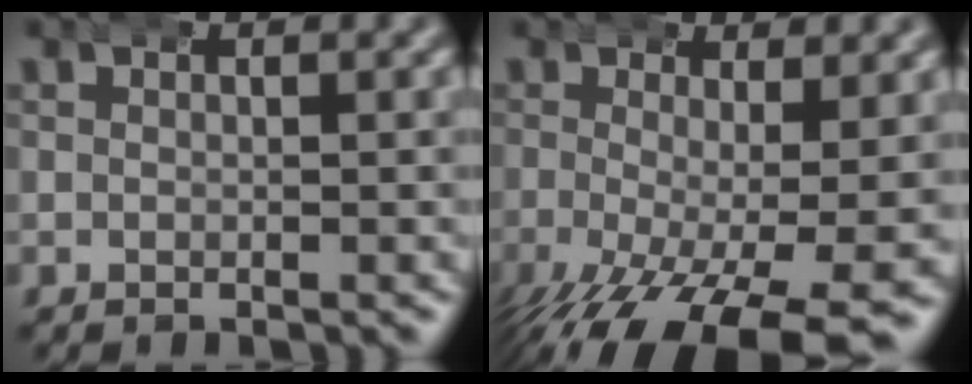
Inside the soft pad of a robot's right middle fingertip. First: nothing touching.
{"total": 9.7, "force": [-5.3, 3.6, 7.3], "torque": [-0.130, -0.040, -0.061]}